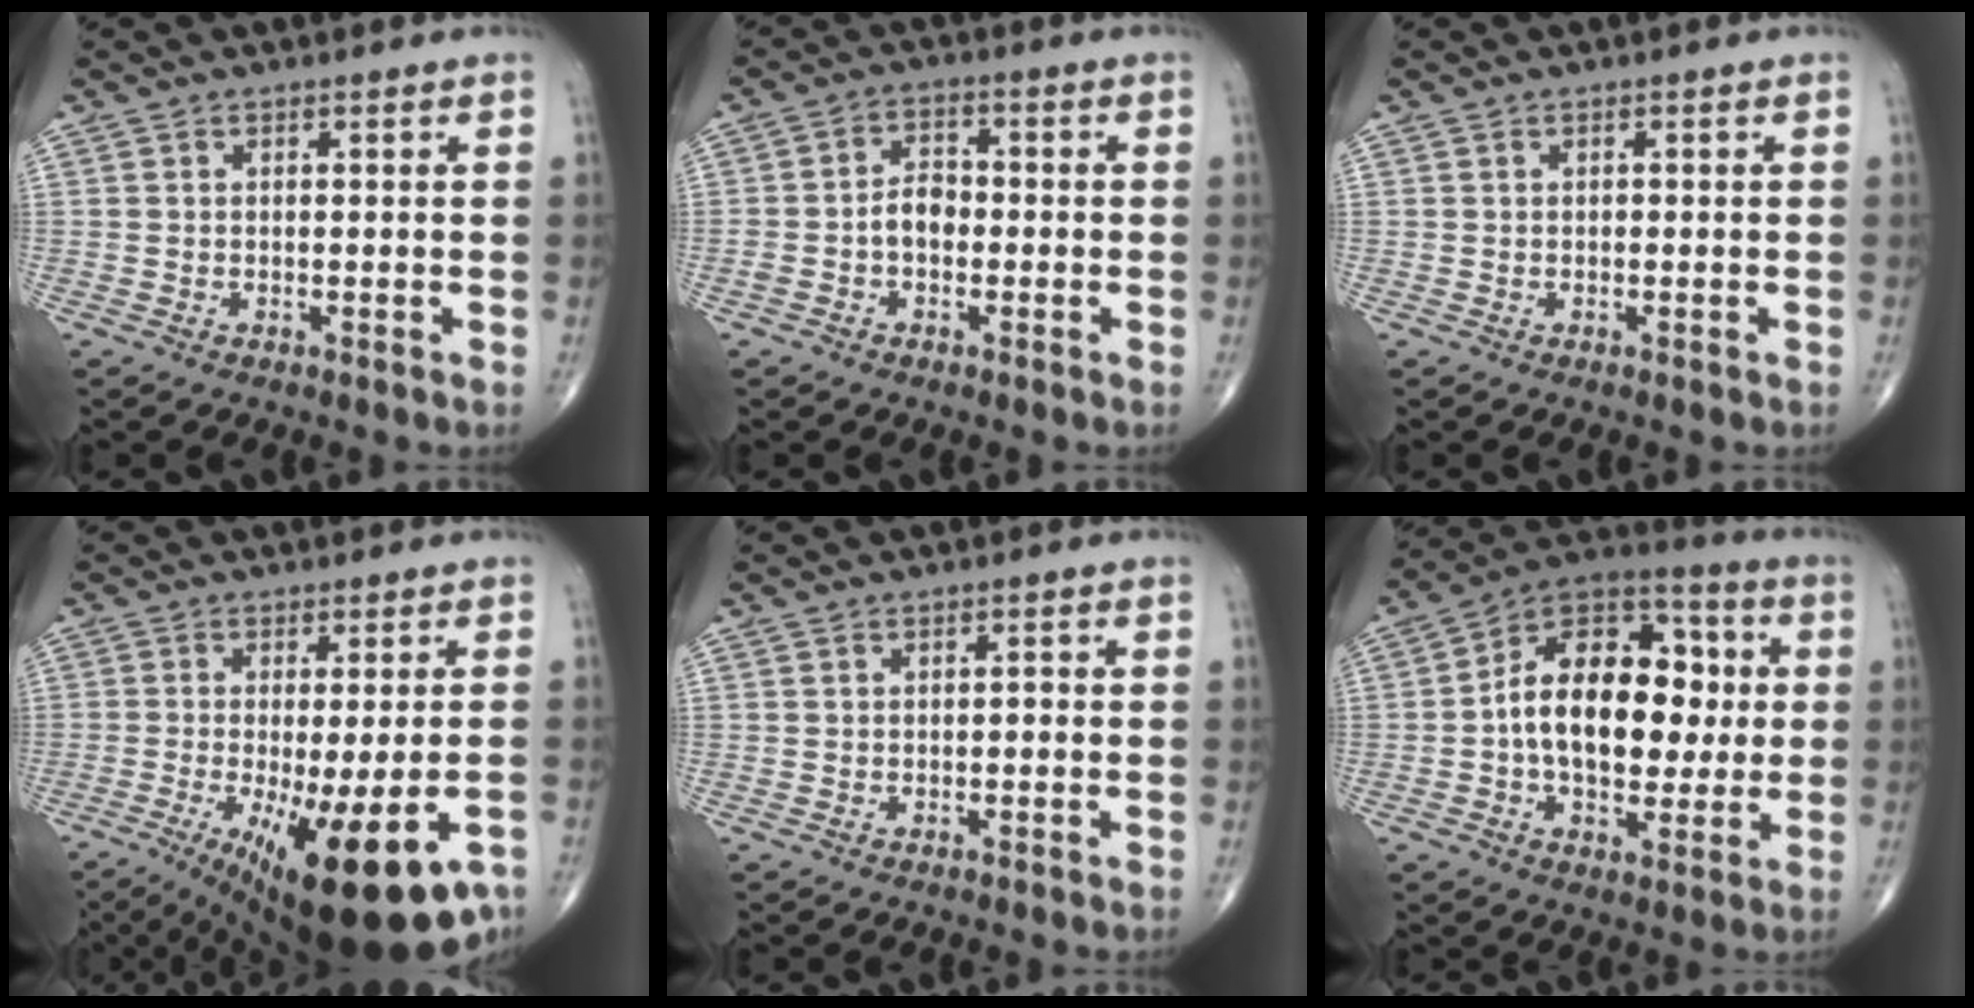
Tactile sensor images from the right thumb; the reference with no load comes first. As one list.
[{"total": 4.7, "force": [-1.1, 3.2, 3.2], "torque": [-0.049, 0.023, -0.026]}, {"total": 0.0}, {"total": 19.7, "force": [-9.1, 5.8, 16.5], "torque": [-0.211, -0.021, -0.124]}, {"total": 0.7, "force": [-0.1, 0.4, 0.5], "torque": [-0.004, 0.002, -0.005]}, {"total": 20.2, "force": [0.4, 12.3, 15.9], "torque": [-0.216, 0.031, 0.002]}]